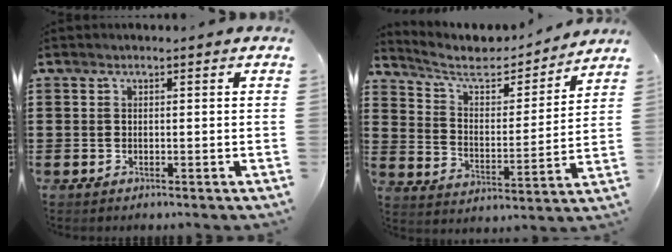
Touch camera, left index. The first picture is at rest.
{"total": 6.6, "force": [5.7, 2.1, 2.5], "torque": [-0.071, -0.042, 0.092]}